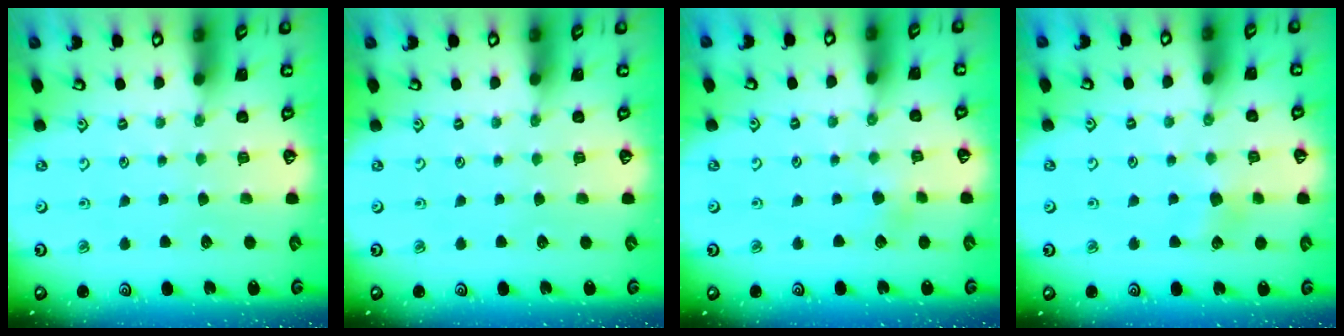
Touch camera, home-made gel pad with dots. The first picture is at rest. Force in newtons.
{"total": 0.0}
{"total": 2.9, "press": 2.8, "slide": 0.9}
{"total": 6.0, "press": 6.0, "slide": 0.5}